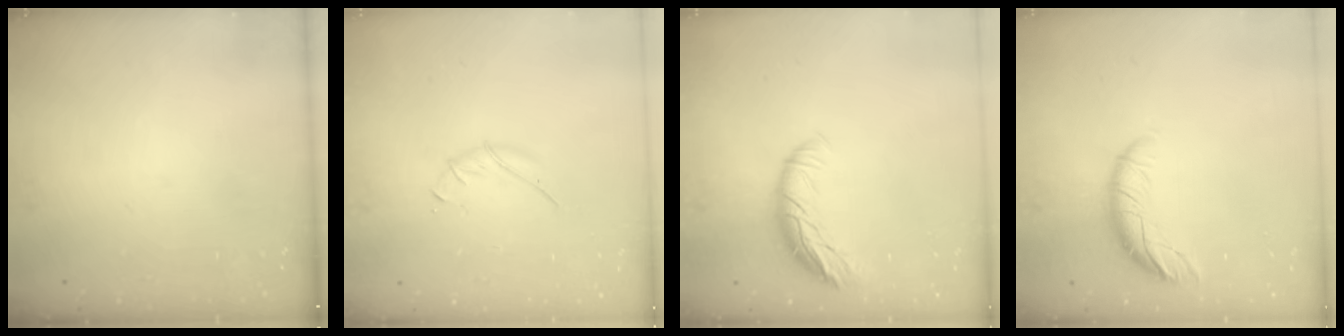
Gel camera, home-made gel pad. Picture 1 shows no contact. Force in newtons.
{"total": 3.7, "press": 3.6, "slide": 1.0}
{"total": 9.5, "press": 9.2, "slide": 2.2}
{"total": 9.1, "press": 9.1, "slide": 0.4}